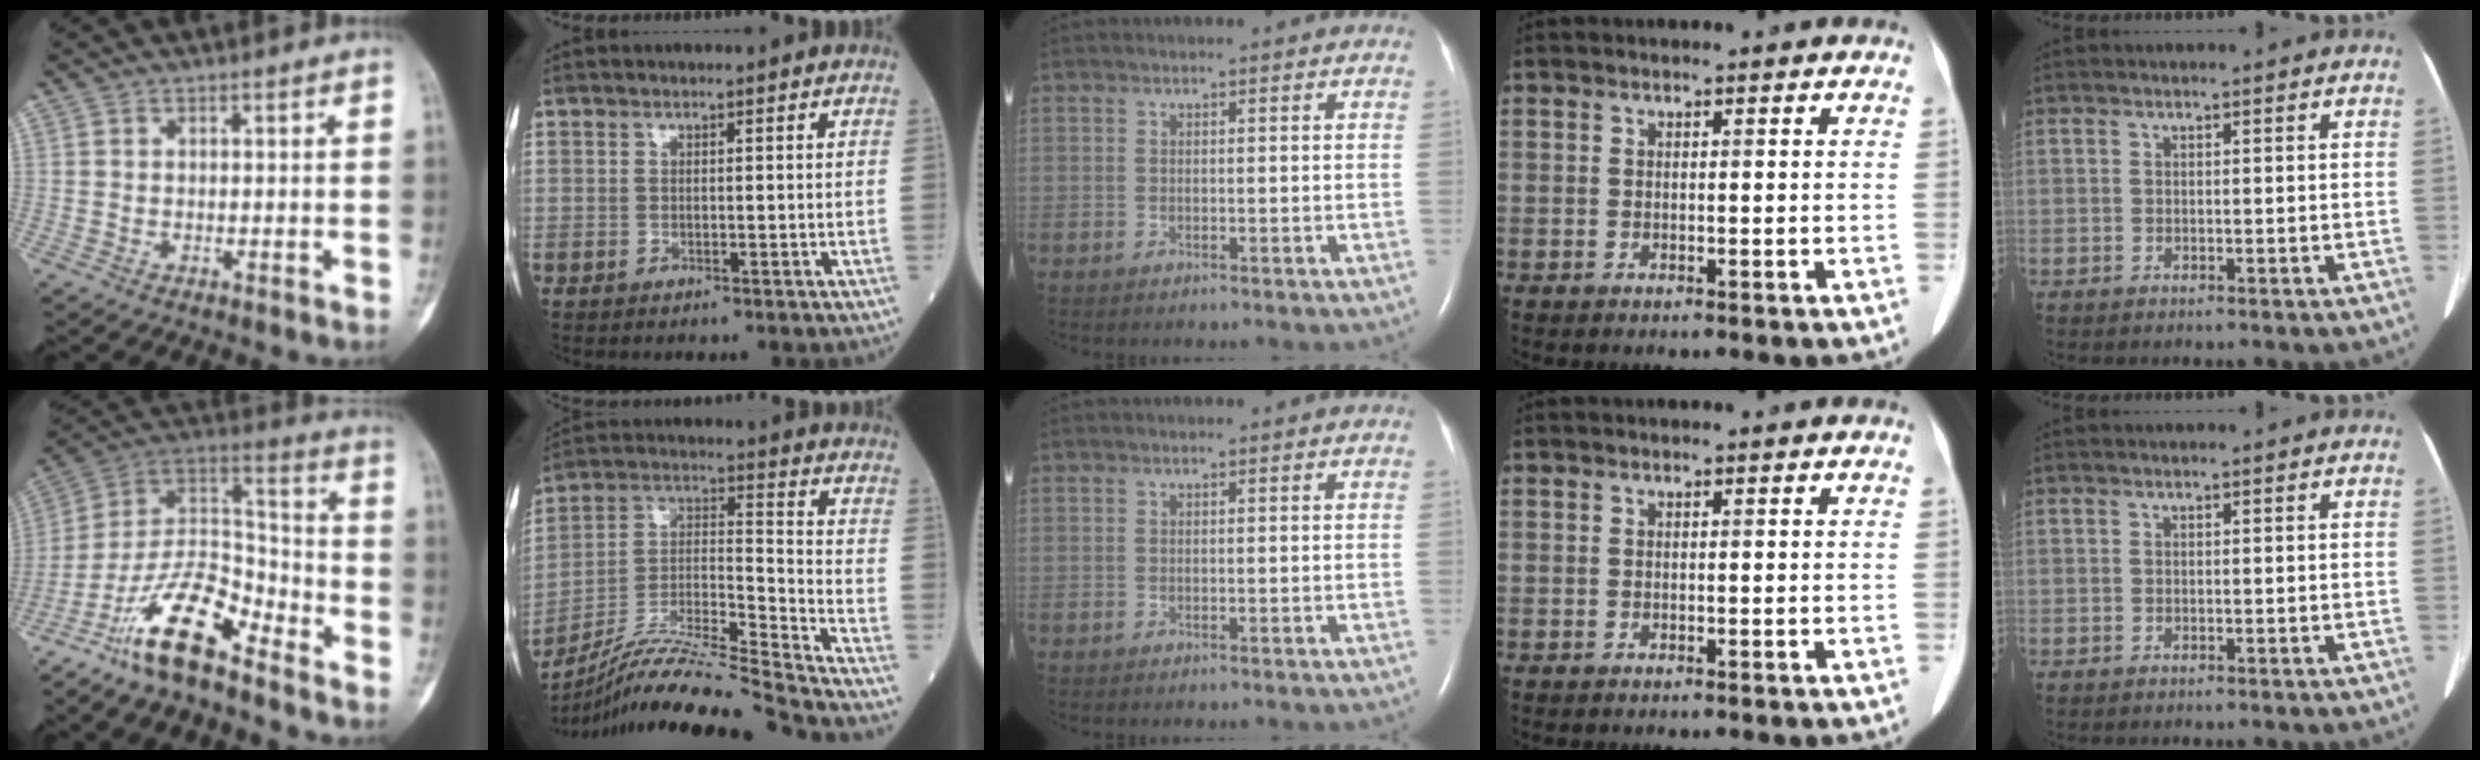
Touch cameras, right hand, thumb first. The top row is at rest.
{"thumb": {"total": 15.7, "force": [-11.1, 5.4, 9.8], "torque": [-0.167, 0.090, -0.210]}, "index": {"total": 19.8, "force": [-18.3, -2.0, 7.4], "torque": [-0.148, -0.004, -0.320]}}